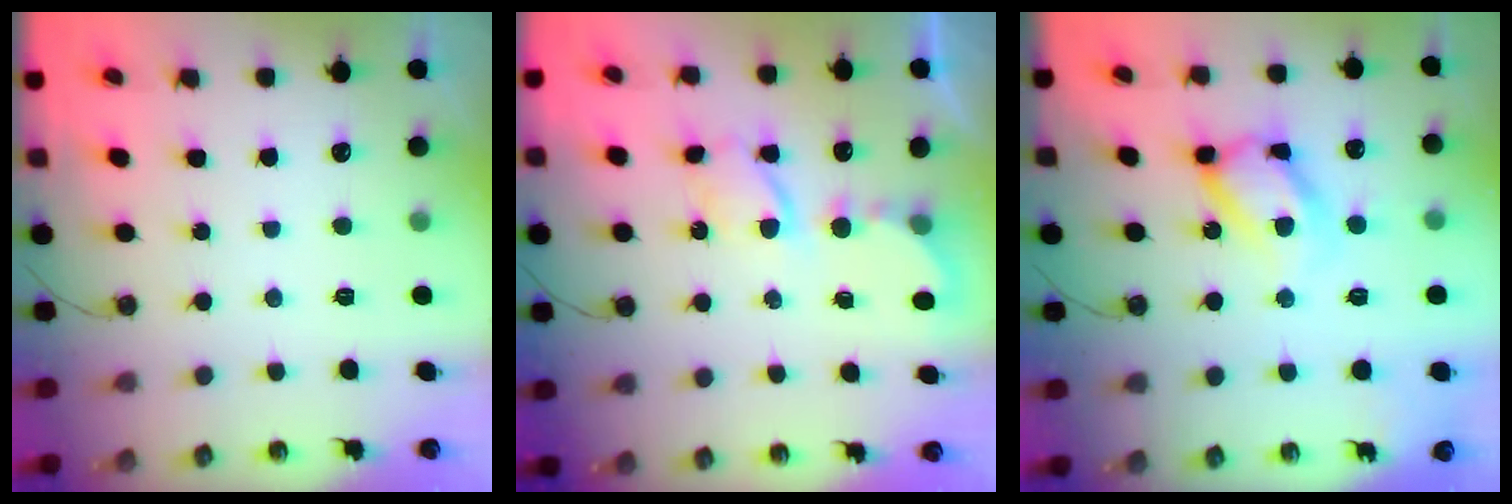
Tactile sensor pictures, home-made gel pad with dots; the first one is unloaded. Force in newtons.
{"total": 6.3, "press": 6.3, "slide": 0.3}
{"total": 15.5, "press": 15.4, "slide": 1.7}